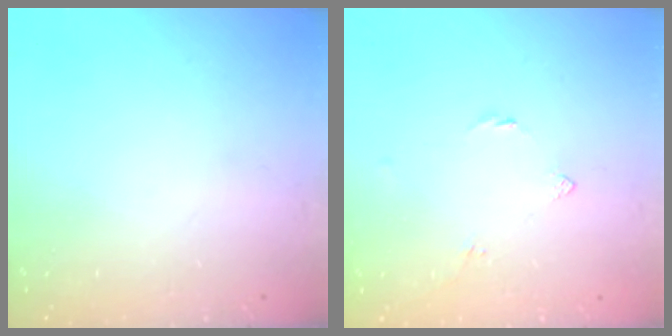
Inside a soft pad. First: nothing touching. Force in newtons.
{"total": 2.6, "press": 2.5, "slide": 0.7}